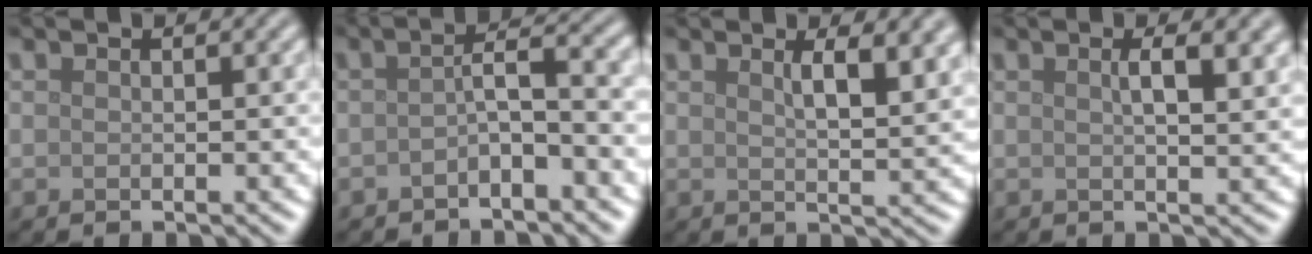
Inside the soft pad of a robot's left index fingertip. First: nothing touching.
{"total": 2.9, "force": [-1.0, 0.7, 2.7], "torque": [-0.047, 0.012, -0.024]}
{"total": 4.7, "force": [2.1, 1.4, 3.9], "torque": [-0.051, 0.001, 0.033]}
{"total": 3.5, "force": [1.2, 1.0, 3.1], "torque": [-0.039, 0.006, 0.018]}